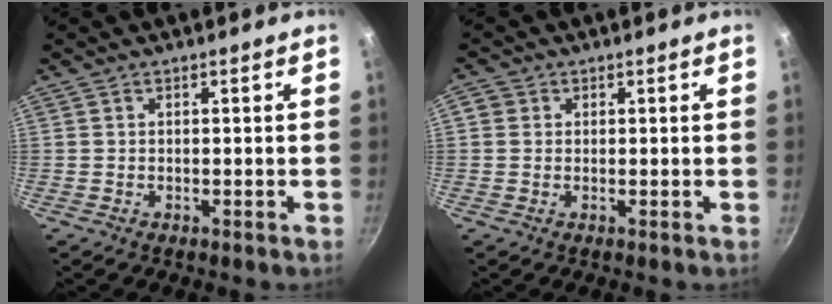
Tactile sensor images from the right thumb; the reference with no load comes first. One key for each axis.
{"total": 2.1, "fx": 0.3, "fy": 2.0, "fz": 0.7, "tx": -0.003, "ty": 0.003, "tz": 0.000}